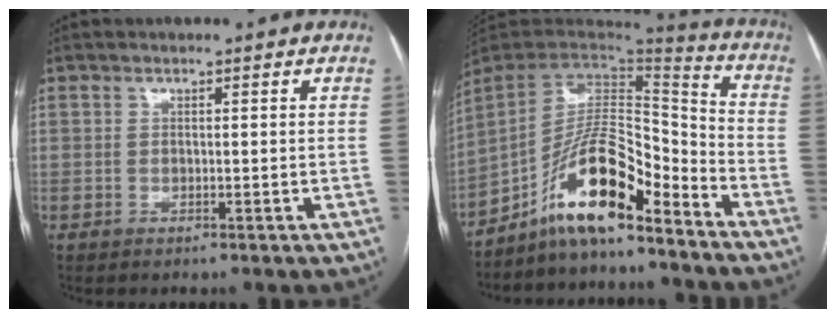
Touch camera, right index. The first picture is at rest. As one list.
[{"total": 13.8, "force": [-10.0, 3.0, 9.0], "torque": [-0.153, 0.025, -0.178]}]